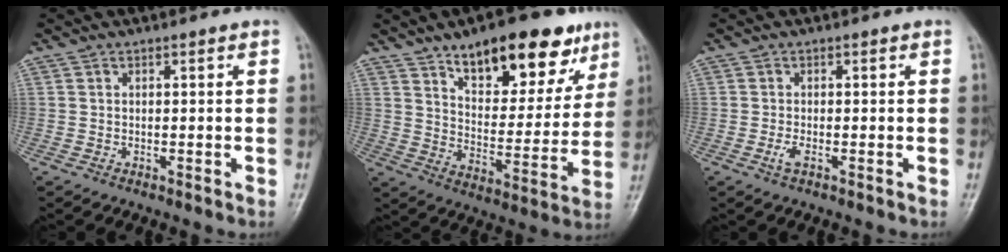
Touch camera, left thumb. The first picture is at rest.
{"total": 20.0, "force": [12.2, 8.8, 13.2], "torque": [-0.138, -0.050, 0.188]}
{"total": 1.5, "force": [-0.5, 0.5, 1.3], "torque": [-0.032, -0.002, -0.012]}